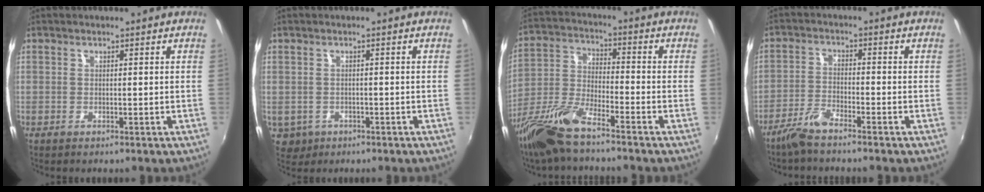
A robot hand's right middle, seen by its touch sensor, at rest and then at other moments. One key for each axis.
{"total": 4.1, "fx": -1.1, "fy": 3.6, "fz": 1.4, "tx": -0.037, "ty": -0.004, "tz": -0.008}
{"total": 12.8, "fx": -9.5, "fy": 2.8, "fz": 8.1, "tx": -0.179, "ty": -0.020, "tz": -0.193}
{"total": 5.3, "fx": -4.5, "fy": 0.7, "fz": 2.8, "tx": -0.072, "ty": -0.003, "tz": -0.092}